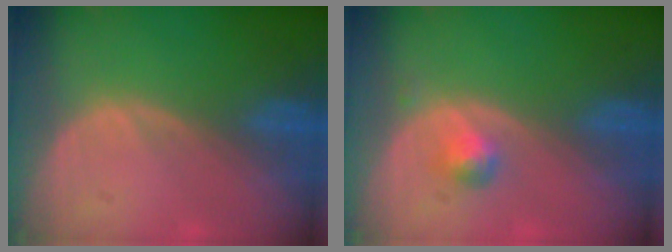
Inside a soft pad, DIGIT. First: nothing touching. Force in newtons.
{"total": 2.0, "press": 2.0, "slide": 0.2}